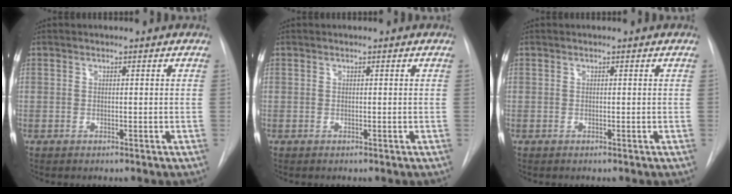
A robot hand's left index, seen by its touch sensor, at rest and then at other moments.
{"total": 0.0}
{"total": 0.0}